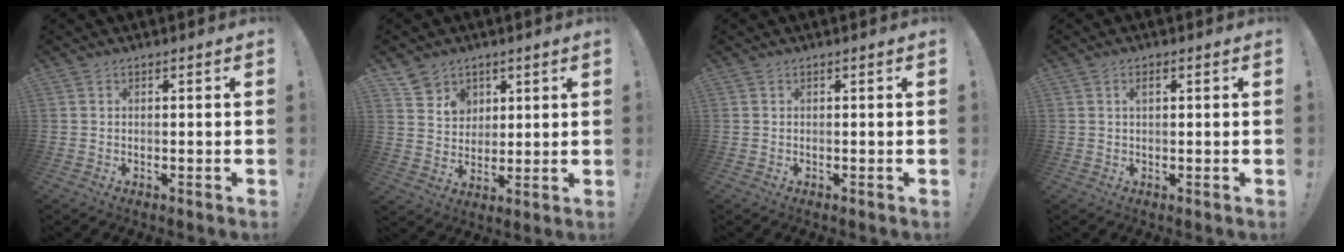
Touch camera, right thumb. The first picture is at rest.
{"total": 8.2, "force": [5.2, 6.2, 1.1], "torque": [-0.019, -0.039, 0.104]}
{"total": 0.0}
{"total": 1.7, "force": [0.7, 0.7, 1.4], "torque": [-0.023, 0.002, 0.009]}